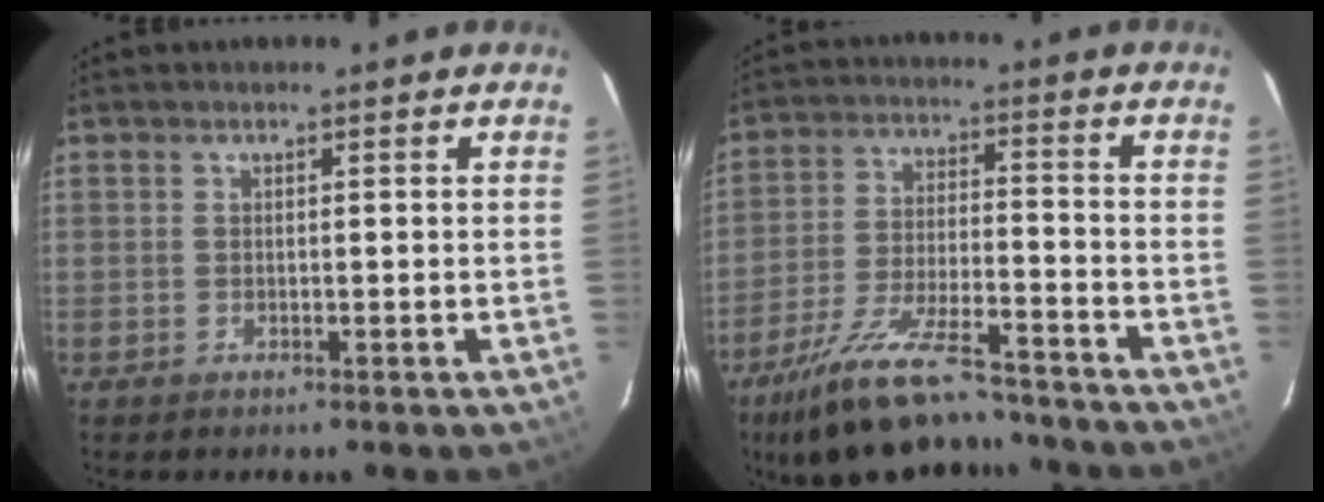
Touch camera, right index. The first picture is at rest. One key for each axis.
{"total": 18.3, "fx": -15.5, "fy": 4.2, "fz": 8.9, "tx": -0.185, "ty": -0.029, "tz": -0.251}